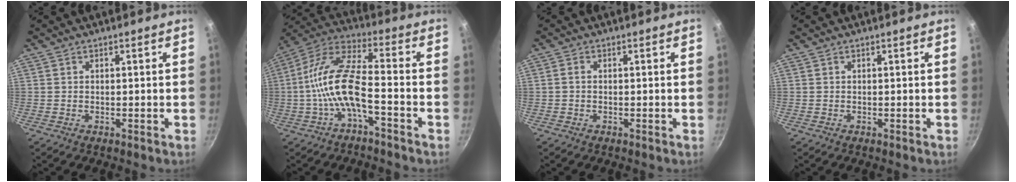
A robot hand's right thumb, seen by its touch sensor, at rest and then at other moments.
{"total": 12.8, "force": [-3.9, 4.3, 11.4], "torque": [-0.235, 0.045, -0.086]}
{"total": 1.2, "force": [-0.1, 0.9, 0.7], "torque": [-0.014, 0.006, -0.004]}
{"total": 0.0}